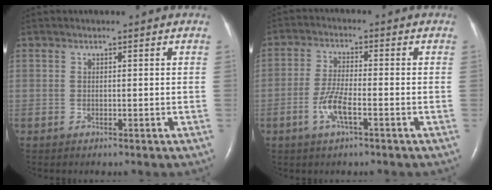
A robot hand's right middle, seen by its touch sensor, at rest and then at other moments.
{"total": 5.0, "force": [-2.1, 0.9, 4.5], "torque": [-0.097, -0.003, -0.043]}